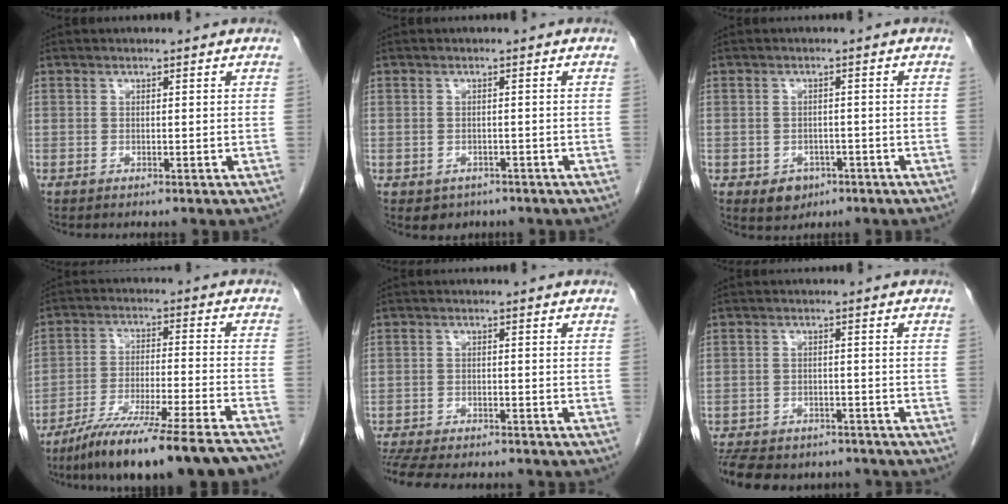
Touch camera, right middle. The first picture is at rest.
{"total": 2.8, "force": [-1.7, 2.2, 0.6], "torque": [-0.007, 0.005, -0.019]}
{"total": 3.6, "force": [-1.7, 2.8, 1.4], "torque": [-0.016, 0.004, -0.016]}
{"total": 19.4, "force": [-16.2, -0.5, 10.7], "torque": [-0.141, -0.031, -0.258]}
{"total": 12.5, "force": [-10.9, 3.2, 5.3], "torque": [-0.104, -0.011, -0.154]}
{"total": 14.3, "force": [-11.8, 6.3, 5.1], "torque": [-0.123, -0.003, -0.151]}